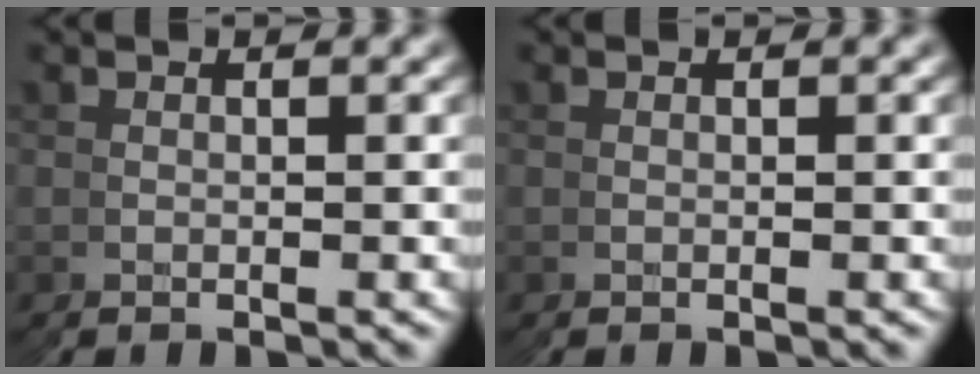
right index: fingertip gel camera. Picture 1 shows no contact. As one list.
[{"total": 0.0}]